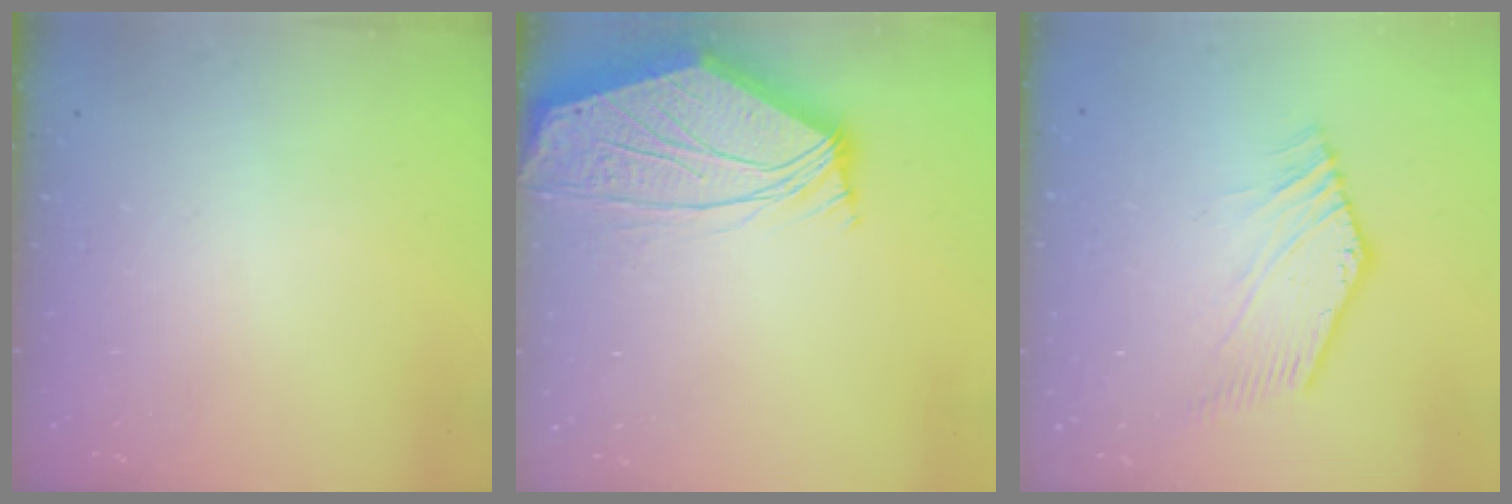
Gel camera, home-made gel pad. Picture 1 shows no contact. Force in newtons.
{"total": 4.9, "press": 4.9, "slide": 0.7}
{"total": 2.7, "press": 2.5, "slide": 1.1}